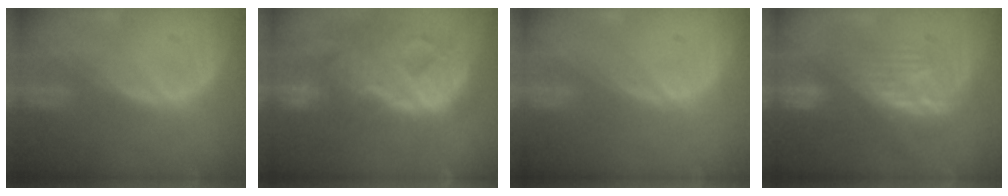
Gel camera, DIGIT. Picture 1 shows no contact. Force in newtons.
{"total": 12.9, "press": 11.0, "slide": 6.9}
{"total": 0.0}
{"total": 8.4, "press": 8.1, "slide": 1.9}